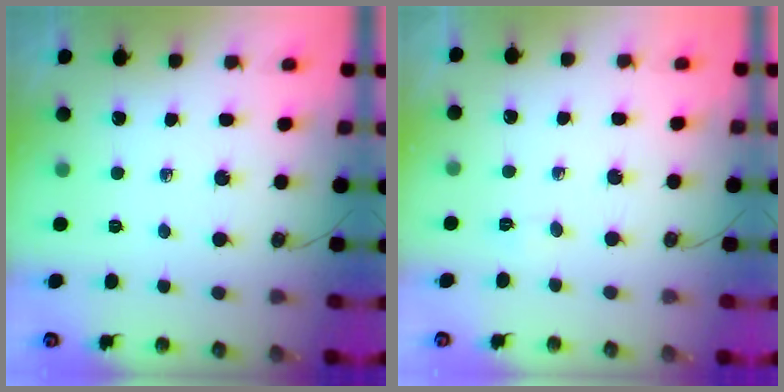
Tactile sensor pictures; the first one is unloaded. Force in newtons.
{"total": 2.9, "press": 2.6, "slide": 1.4}